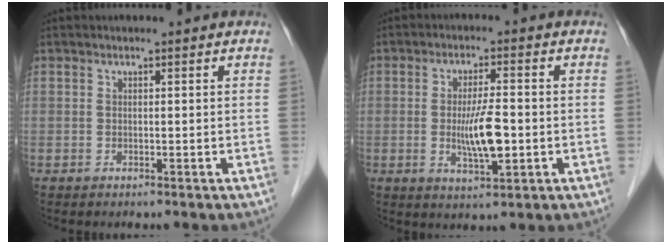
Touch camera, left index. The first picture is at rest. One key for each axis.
{"total": 6.6, "fx": -1.1, "fy": 1.3, "fz": 6.4, "tx": -0.121, "ty": -0.008, "tz": -0.021}